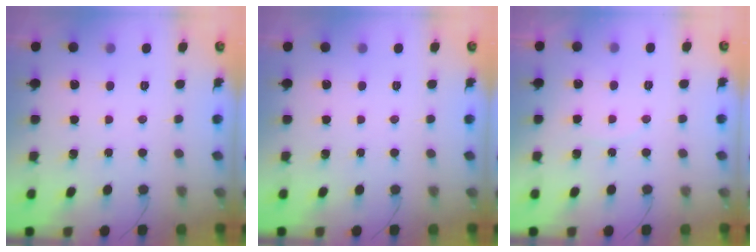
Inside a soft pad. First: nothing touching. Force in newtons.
{"total": 0.0}
{"total": 2.2, "press": 2.1, "slide": 0.4}